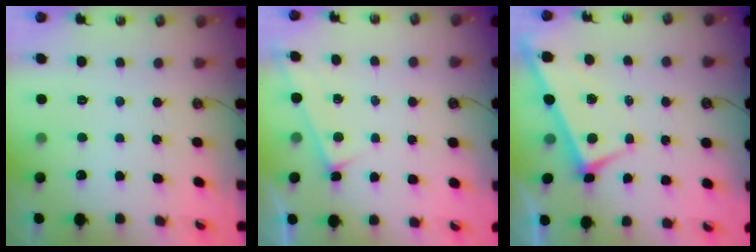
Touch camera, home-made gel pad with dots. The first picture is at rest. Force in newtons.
{"total": 4.5, "press": 4.5, "slide": 0.2}
{"total": 3.9, "press": 3.9, "slide": 0.4}